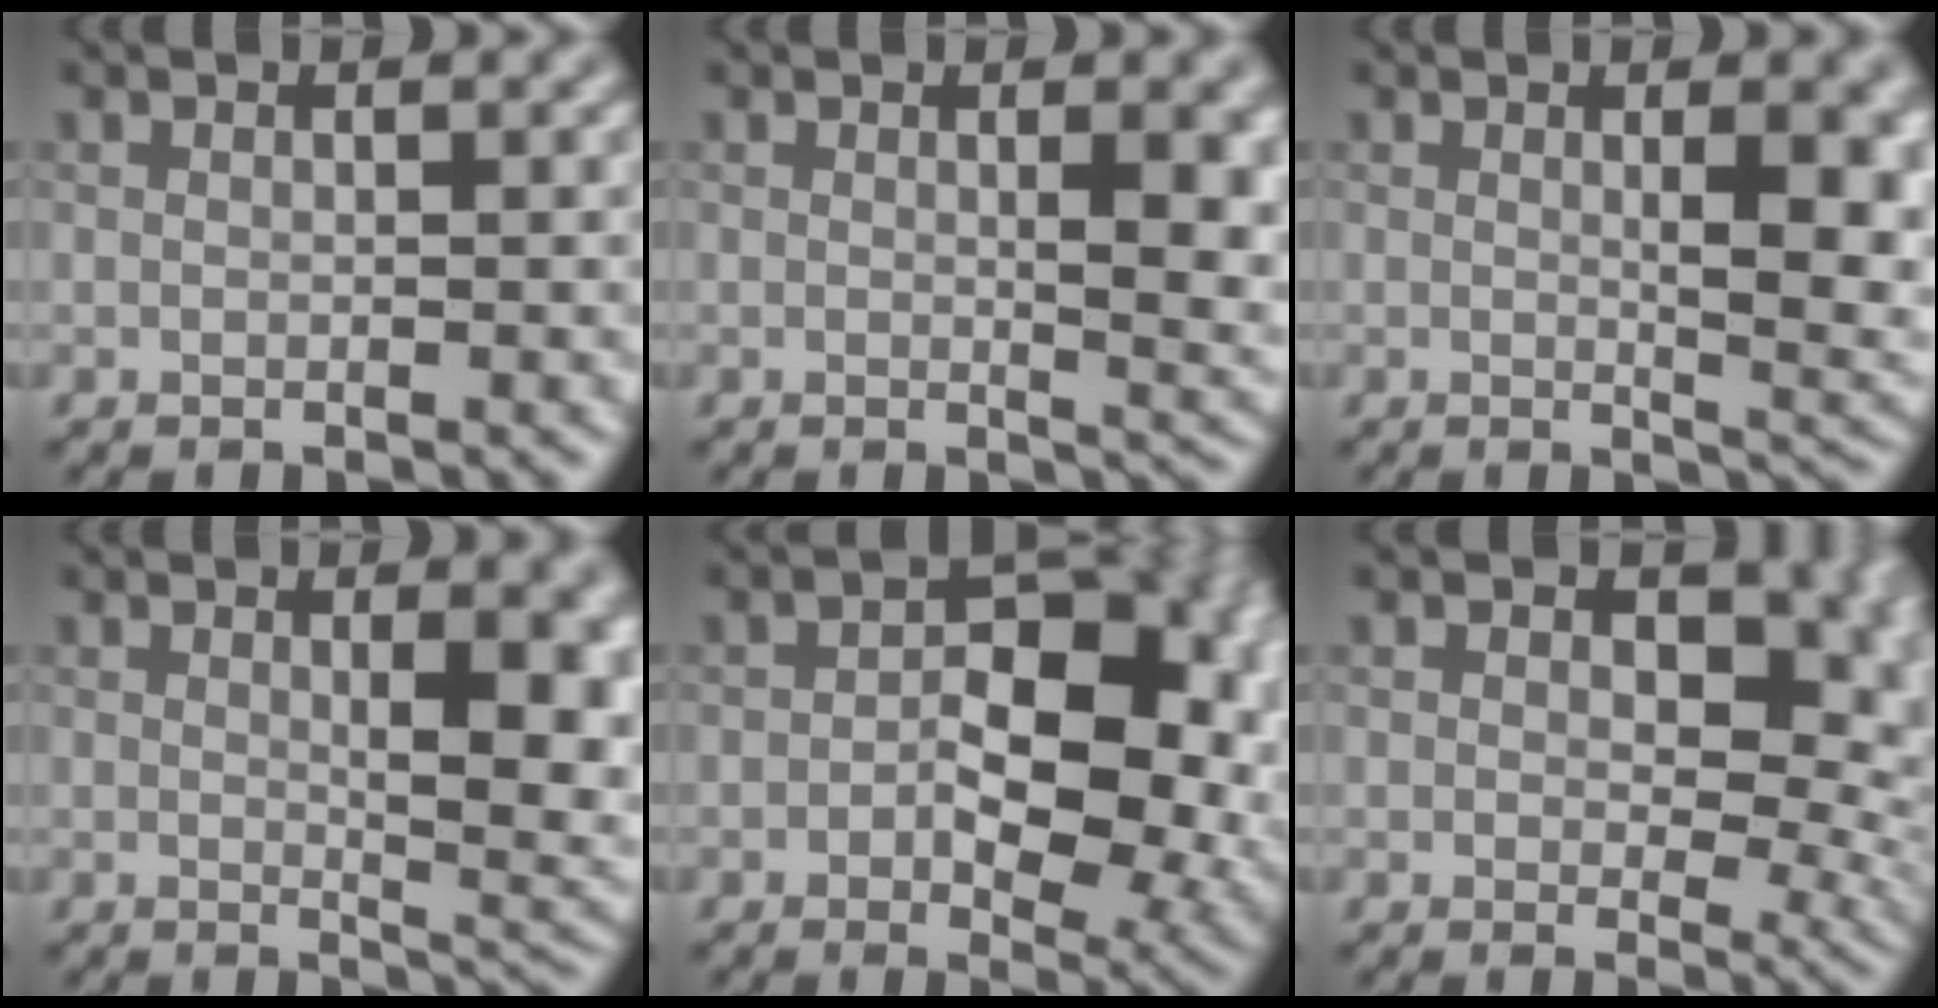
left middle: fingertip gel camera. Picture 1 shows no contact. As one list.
[{"total": 4.8, "force": [0.8, 1.4, 4.5], "torque": [-0.052, -0.002, 0.015]}, {"total": 6.0, "force": [0.8, 1.7, 5.7], "torque": [-0.070, -0.006, 0.019]}, {"total": 6.6, "force": [1.0, 2.1, 6.2], "torque": [-0.074, -0.008, 0.025]}, {"total": 11.7, "force": [-0.1, 7.1, 9.3], "torque": [-0.081, 0.012, -0.001]}, {"total": 10.0, "force": [2.2, 6.2, 7.6], "torque": [-0.081, -0.011, 0.031]}]